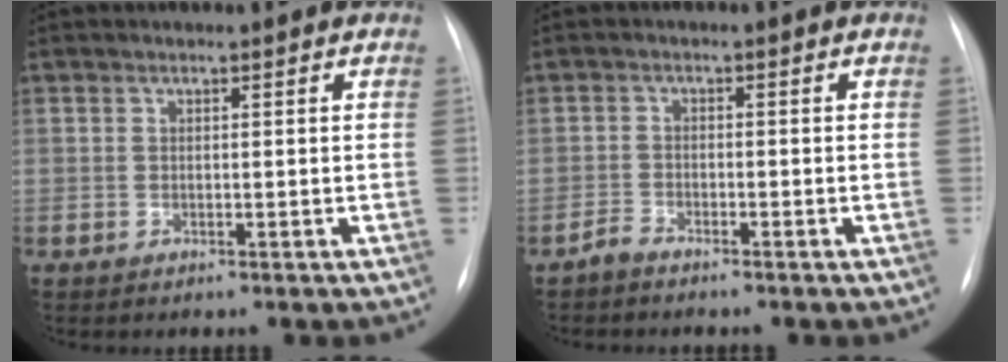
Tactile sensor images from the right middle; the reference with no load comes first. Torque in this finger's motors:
{"motor_torque": [0.24, -0.42, 0.09, 0.02]}